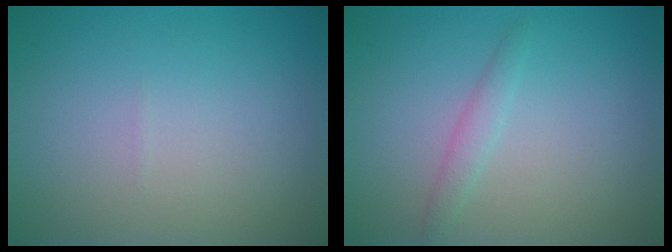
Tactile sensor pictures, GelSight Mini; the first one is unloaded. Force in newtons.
{"total": 1.2, "press": 1.2, "slide": 0.1}